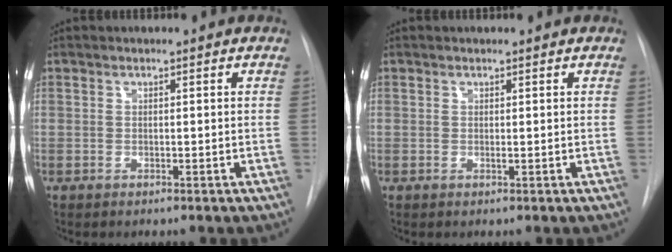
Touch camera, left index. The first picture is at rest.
{"total": 0.5, "force": [0.4, 0.0, 0.3], "torque": [-0.006, 0.000, 0.008]}